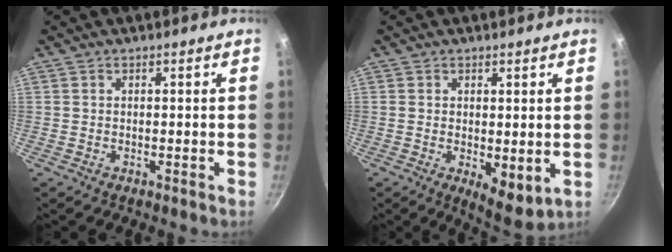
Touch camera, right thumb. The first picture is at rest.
{"total": 6.3, "force": [-0.3, 3.0, 5.6], "torque": [-0.072, -0.020, 0.003]}